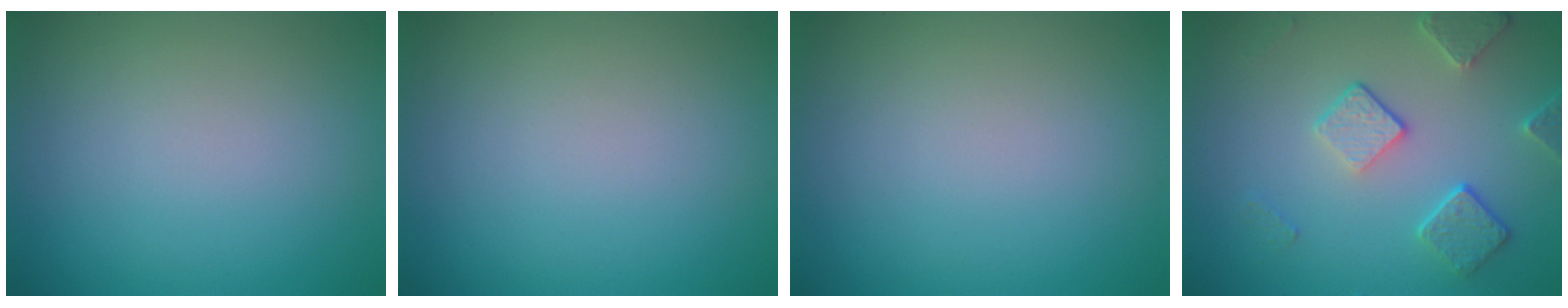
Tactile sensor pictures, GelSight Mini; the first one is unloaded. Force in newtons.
{"total": 0.0}
{"total": 0.0}
{"total": 3.9, "press": 3.1, "slide": 2.4}